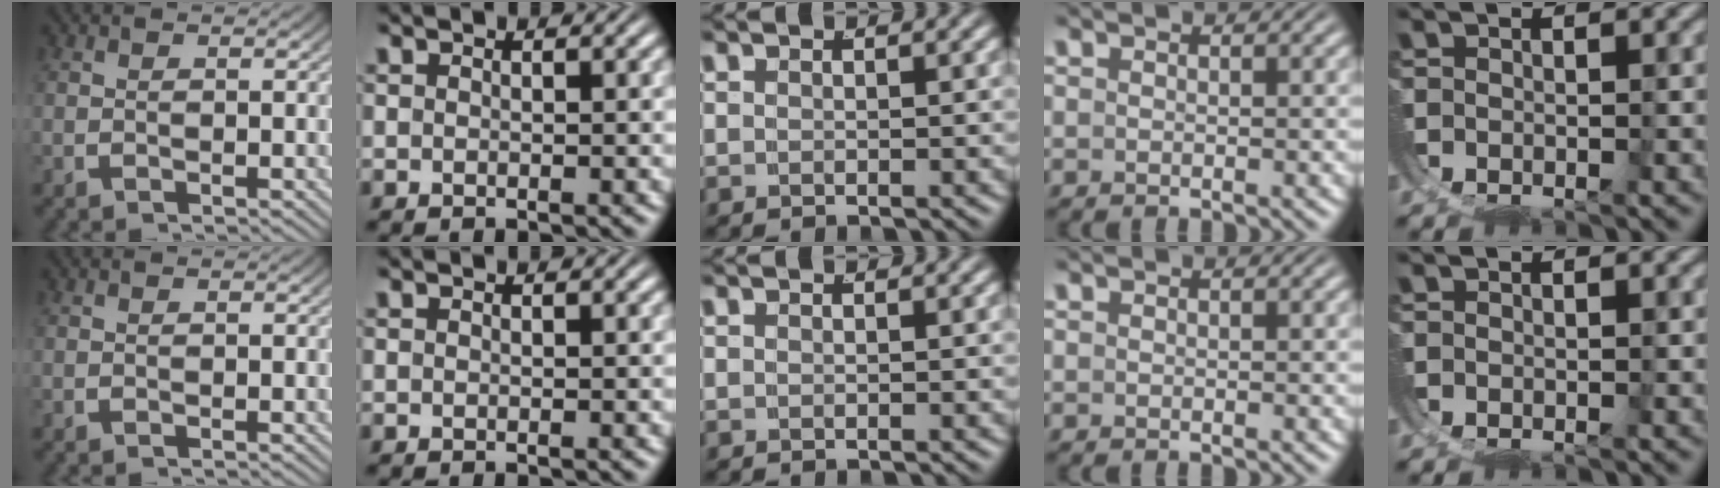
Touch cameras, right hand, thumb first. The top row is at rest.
{}